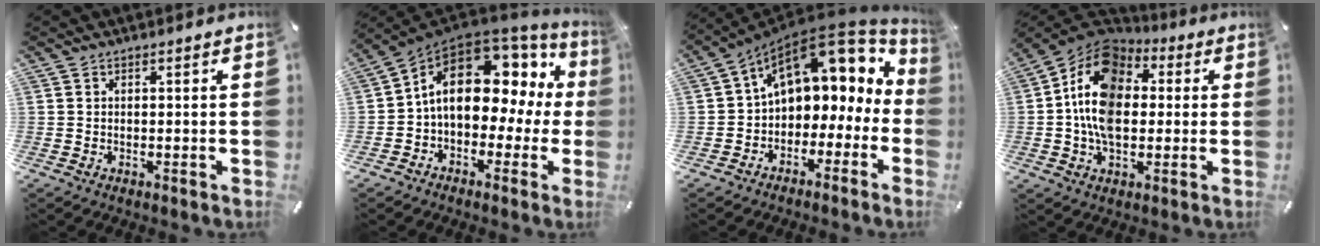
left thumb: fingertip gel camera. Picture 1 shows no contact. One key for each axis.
{"total": 15.5, "fx": 3.9, "fy": 10.7, "fz": 10.6, "tx": -0.167, "ty": -0.015, "tz": 0.066}
{"total": 14.5, "fx": 5.3, "fy": 9.8, "fz": 9.3, "tx": -0.141, "ty": -0.037, "tz": 0.089}
{"total": 15.1, "fx": 0.0, "fy": 10.9, "fz": 10.4, "tx": -0.208, "ty": 0.004, "tz": -0.008}